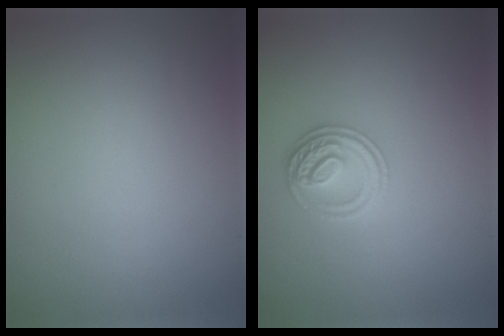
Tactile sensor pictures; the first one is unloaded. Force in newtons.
{"total": 2.7, "press": 2.7, "slide": 0.6}